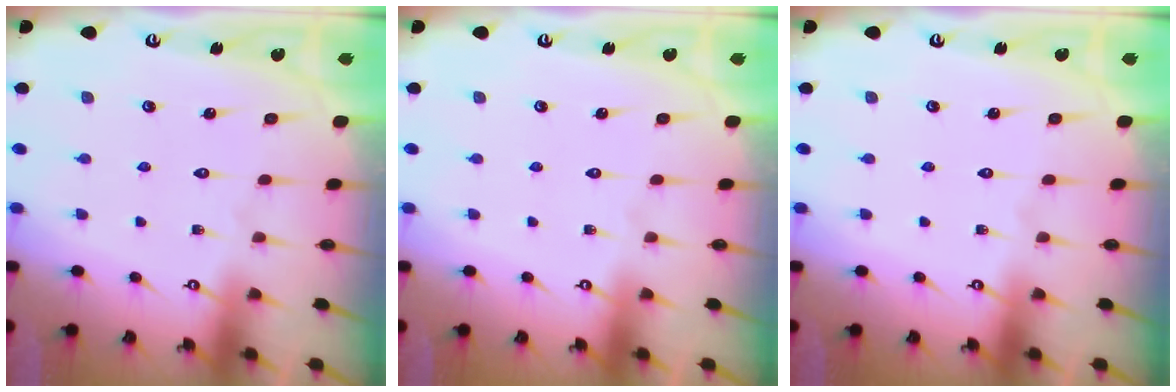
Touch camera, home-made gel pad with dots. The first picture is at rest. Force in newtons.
{"total": 0.0}
{"total": 0.0}